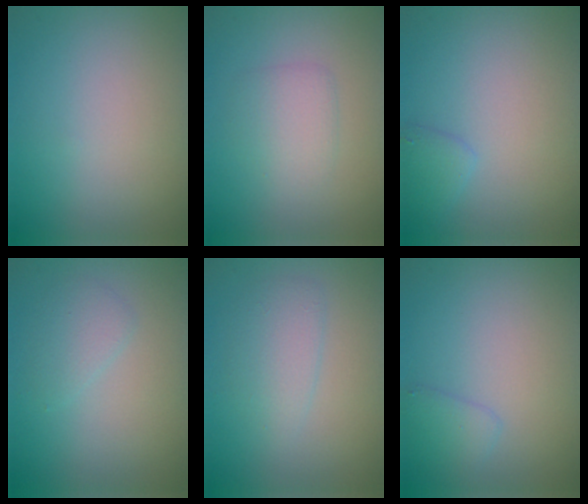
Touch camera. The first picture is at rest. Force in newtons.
{"total": 2.0, "press": 2.0, "slide": 0.2}
{"total": 1.3, "press": 1.3, "slide": 0.1}
{"total": 1.5, "press": 1.5, "slide": 0.2}
{"total": 2.1, "press": 2.1, "slide": 0.2}
{"total": 1.6, "press": 1.6, "slide": 0.1}